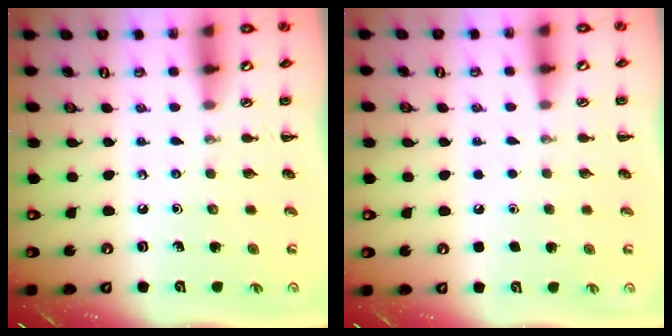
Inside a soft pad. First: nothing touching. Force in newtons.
{"total": 1.8, "press": 1.8, "slide": 0.1}